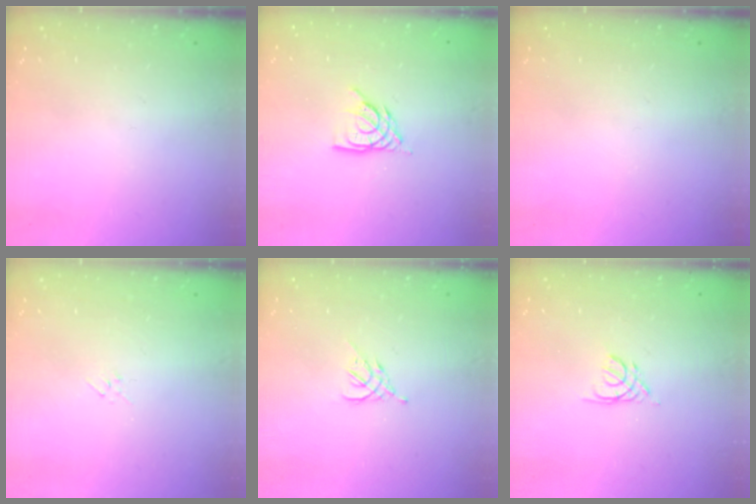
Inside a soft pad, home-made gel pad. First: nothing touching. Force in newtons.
{"total": 7.3, "press": 7.3, "slide": 0.6}
{"total": 0.0}
{"total": 2.9, "press": 2.9, "slide": 0.6}
{"total": 2.6, "press": 2.5, "slide": 0.7}
{"total": 2.2, "press": 2.2, "slide": 0.4}